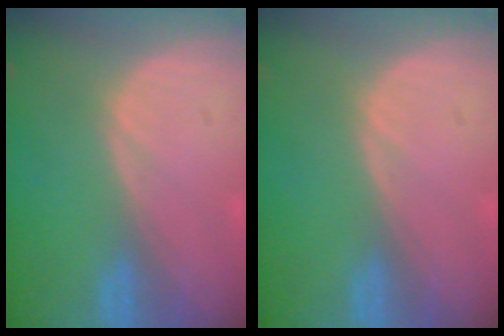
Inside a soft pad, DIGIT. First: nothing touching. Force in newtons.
{"total": 0.0}